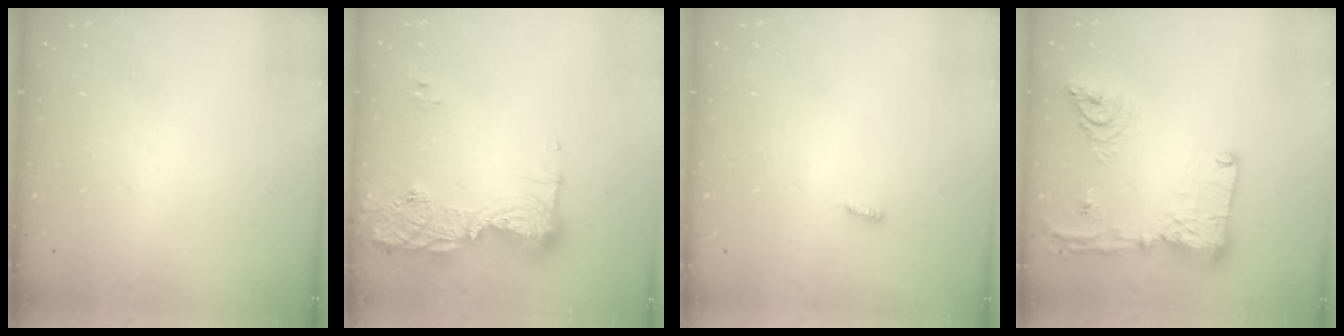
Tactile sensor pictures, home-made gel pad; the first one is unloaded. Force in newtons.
{"total": 14.7, "press": 14.7, "slide": 1.4}
{"total": 2.6, "press": 2.6, "slide": 0.2}
{"total": 20.1, "press": 19.9, "slide": 3.0}